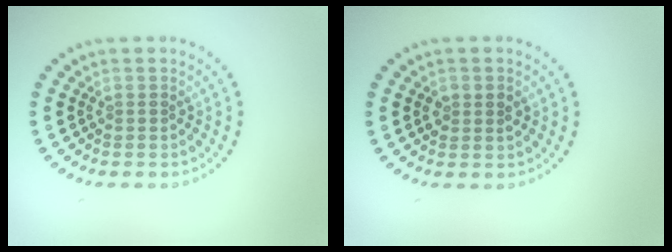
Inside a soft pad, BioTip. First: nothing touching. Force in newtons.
{"total": 1.5, "press": 1.5, "slide": 0.2}